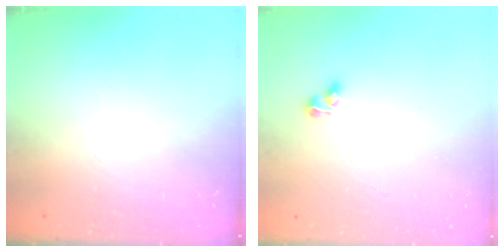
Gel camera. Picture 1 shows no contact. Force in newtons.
{"total": 2.9, "press": 2.6, "slide": 1.1}